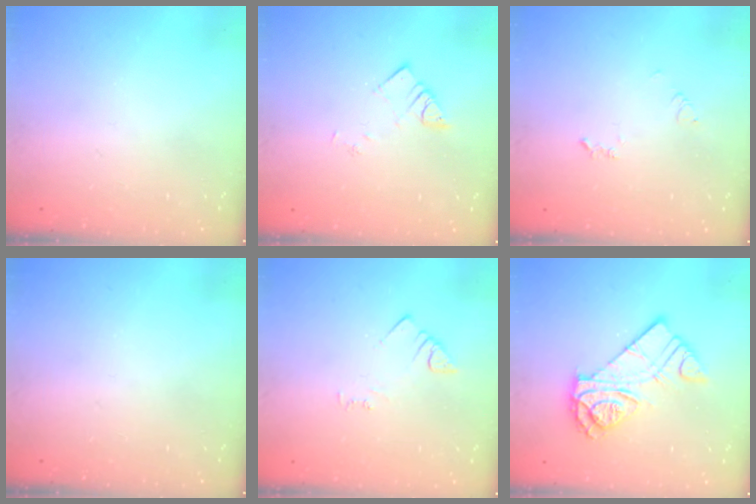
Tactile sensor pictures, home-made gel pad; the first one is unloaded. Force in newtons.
{"total": 3.7, "press": 3.7, "slide": 0.1}
{"total": 4.1, "press": 4.0, "slide": 0.5}
{"total": 0.0}
{"total": 2.5, "press": 2.5, "slide": 0.4}
{"total": 12.9, "press": 12.9, "slide": 0.7}